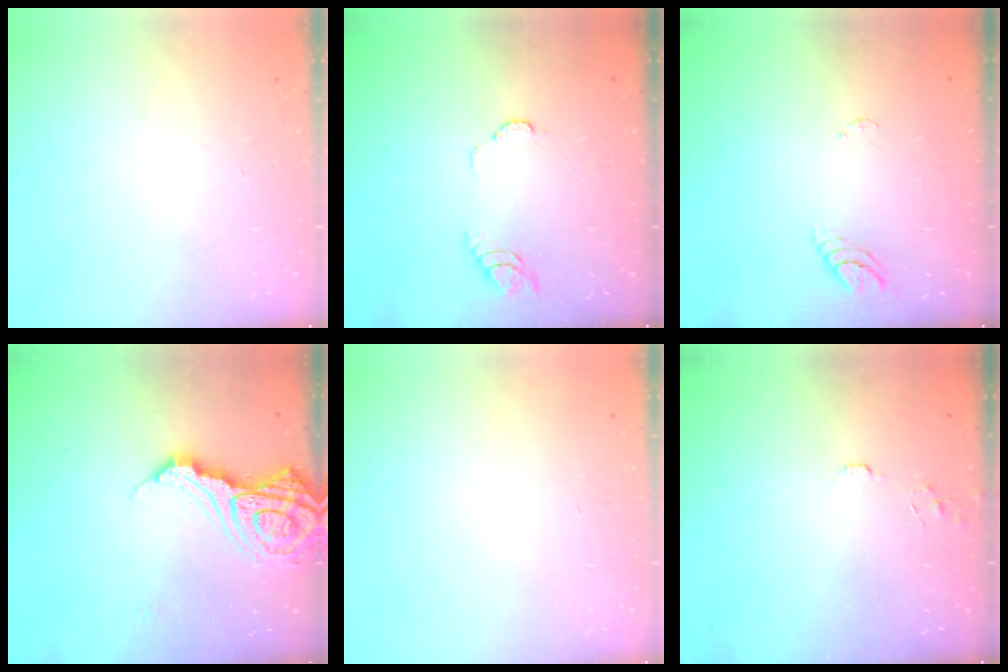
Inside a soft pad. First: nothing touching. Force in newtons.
{"total": 3.9, "press": 3.9, "slide": 0.3}
{"total": 3.7, "press": 3.6, "slide": 0.3}
{"total": 15.9, "press": 15.8, "slide": 1.9}
{"total": 0.0}
{"total": 5.7, "press": 5.7, "slide": 0.5}